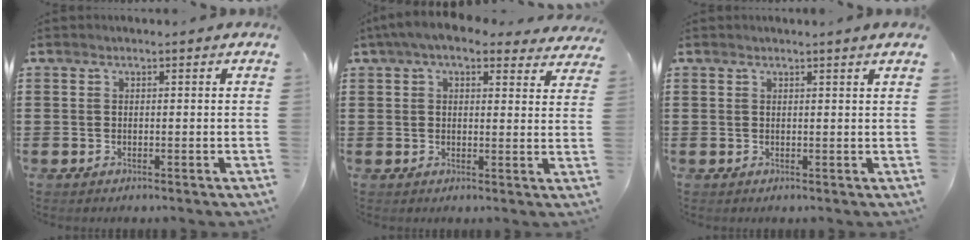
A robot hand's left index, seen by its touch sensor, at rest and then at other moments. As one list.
[{"total": 6.0, "force": [4.8, 1.5, 3.2], "torque": [-0.076, -0.005, 0.088]}, {"total": 1.1, "force": [0.9, -0.3, 0.5], "torque": [-0.010, -0.002, 0.017]}]